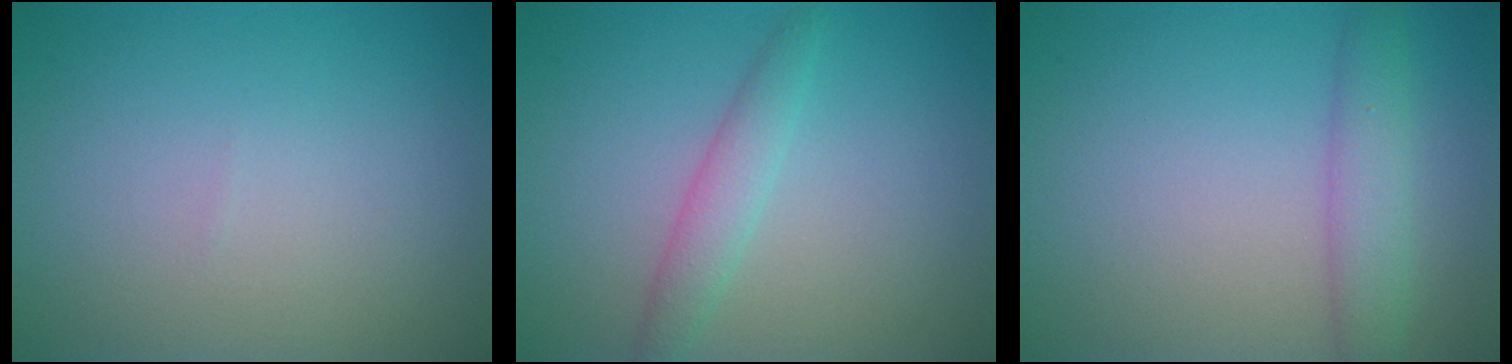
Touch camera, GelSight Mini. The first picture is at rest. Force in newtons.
{"total": 2.1, "press": 2.1, "slide": 0.0}
{"total": 3.0, "press": 3.0, "slide": 0.2}